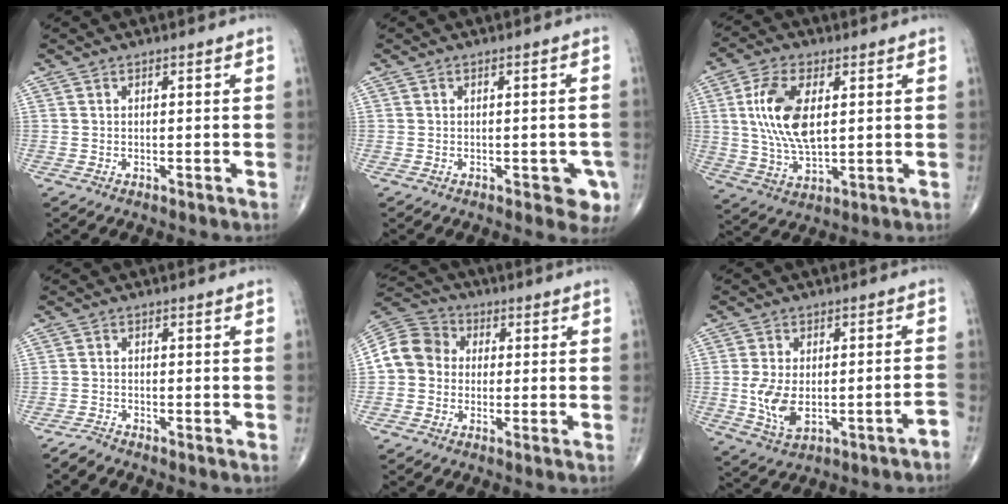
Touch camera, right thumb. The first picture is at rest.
{"total": 4.5, "force": [-1.7, 2.5, 3.4], "torque": [-0.008, 0.001, -0.019]}
{"total": 13.0, "force": [2.5, 6.4, 11.1], "torque": [-0.220, -0.009, 0.053]}
{"total": 1.5, "force": [-1.5, 0.1, -0.1], "torque": [-0.004, -0.004, -0.034]}
{"total": 9.3, "force": [0.0, 8.4, 4.0], "torque": [-0.062, 0.031, -0.013]}
{"total": 8.4, "force": [-2.7, 3.7, 7.1], "torque": [-0.127, 0.029, -0.032]}